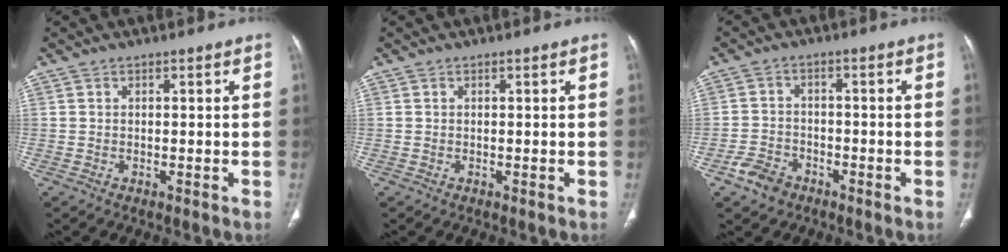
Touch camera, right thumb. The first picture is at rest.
{"total": 0.0}
{"total": 5.0, "force": [-3.2, 3.4, 1.7], "torque": [-0.028, 0.018, -0.055]}